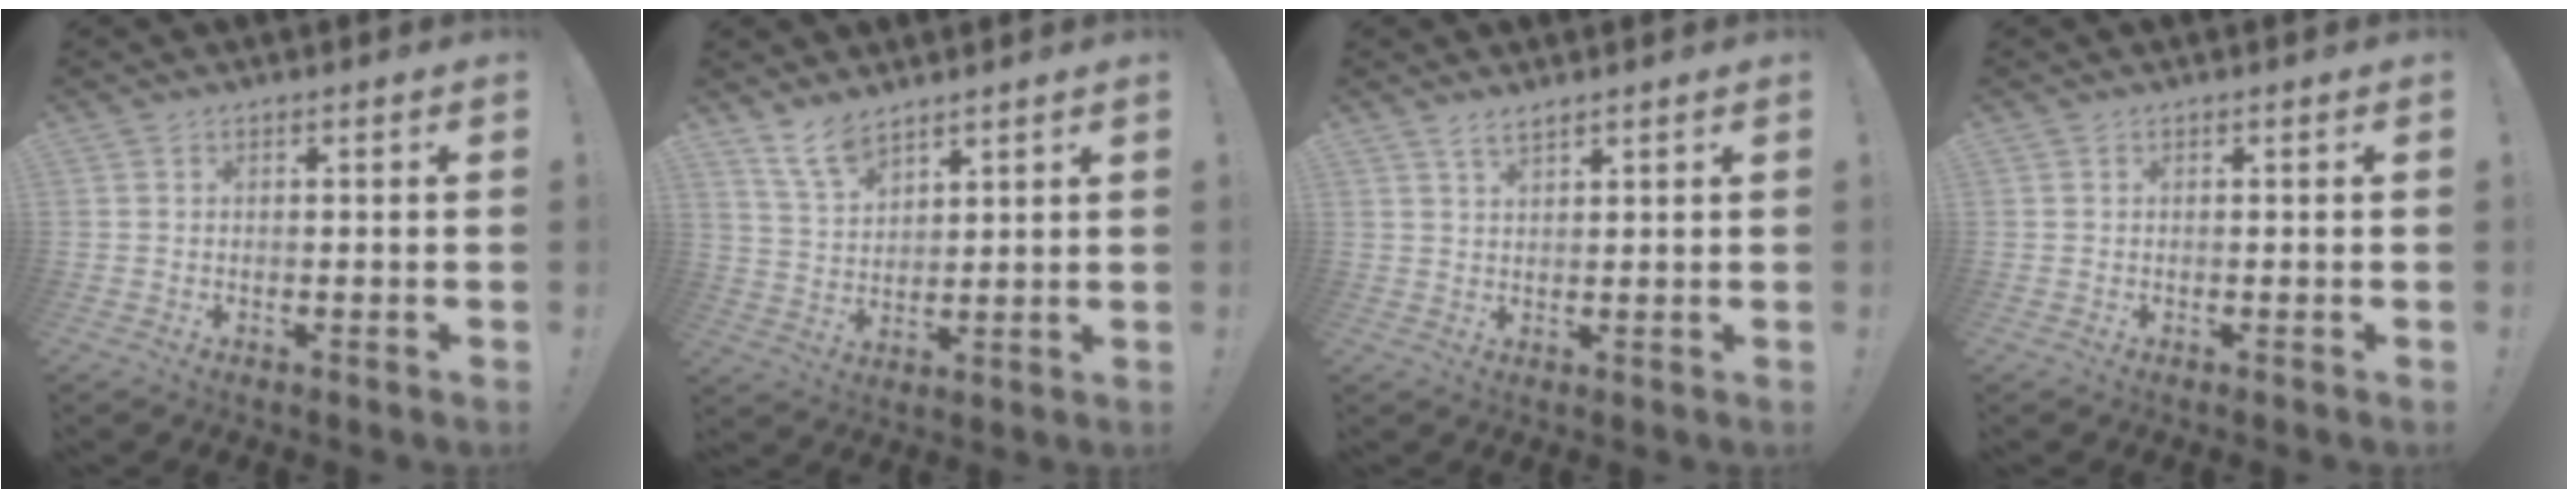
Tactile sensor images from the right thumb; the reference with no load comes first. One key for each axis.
{"total": 8.1, "fx": 6.7, "fy": 3.2, "fz": 3.2, "tx": -0.064, "ty": -0.041, "tz": 0.129}
{"total": 2.5, "fx": 2.2, "fy": 0.5, "fz": 1.2, "tx": -0.023, "ty": -0.013, "tz": 0.038}
{"total": 0.0}